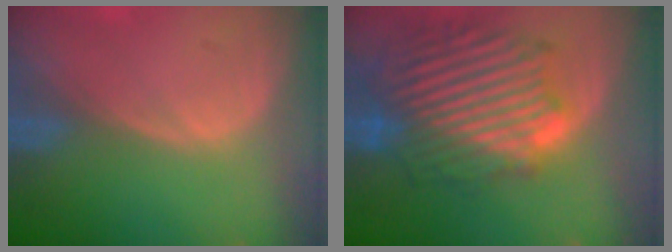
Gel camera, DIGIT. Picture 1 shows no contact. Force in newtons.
{"total": 13.2, "press": 13.2, "slide": 1.0}